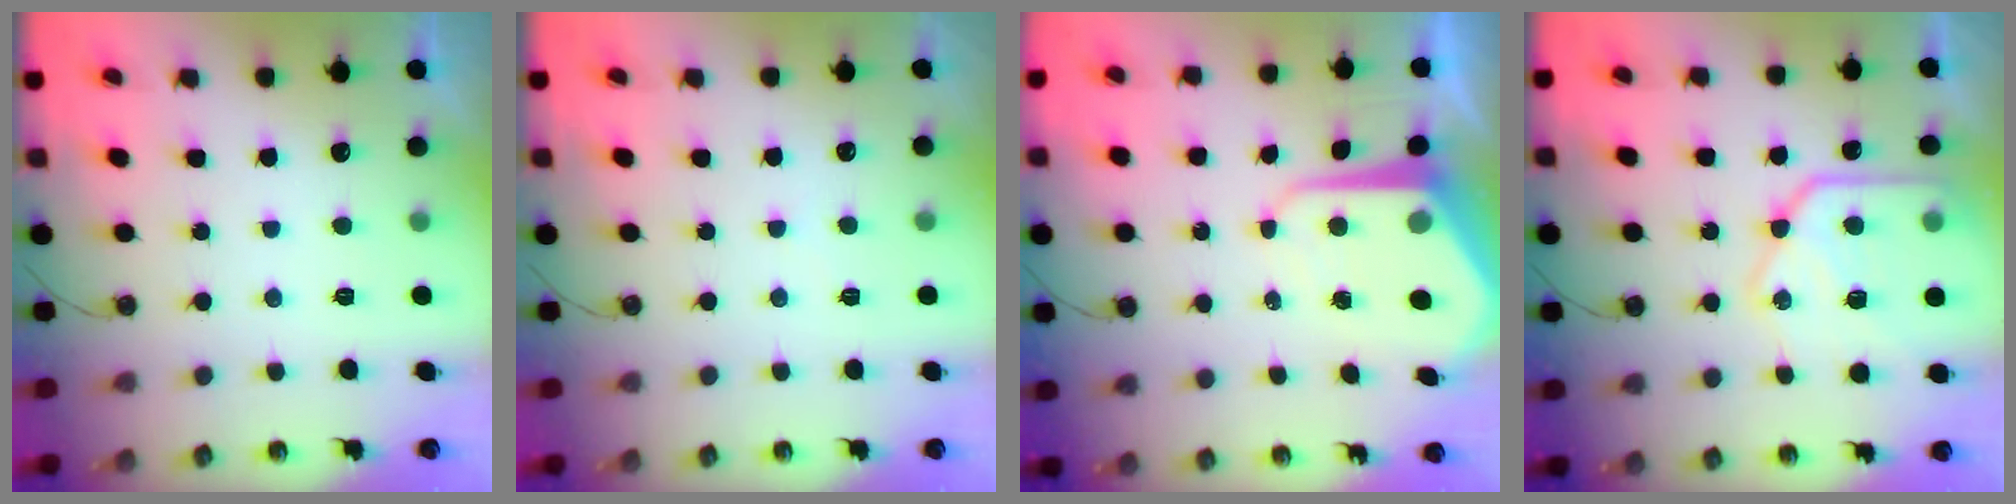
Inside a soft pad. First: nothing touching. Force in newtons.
{"total": 2.1, "press": 2.1, "slide": 0.4}
{"total": 9.5, "press": 9.5, "slide": 0.7}
{"total": 19.1, "press": 19.1, "slide": 1.6}